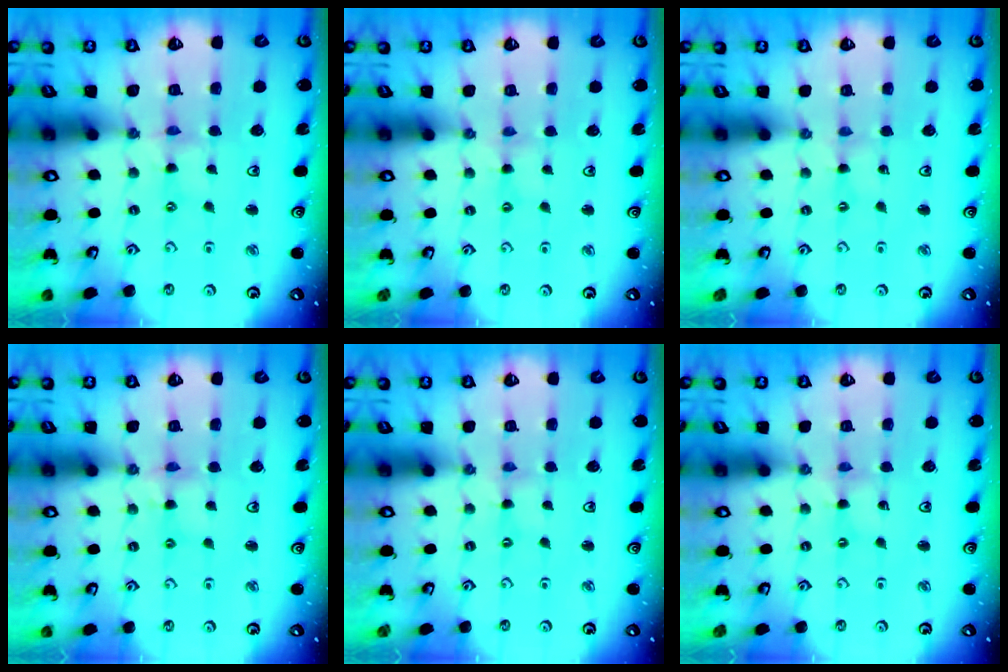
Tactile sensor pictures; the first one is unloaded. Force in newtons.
{"total": 1.8, "press": 1.8, "slide": 0.3}
{"total": 0.0}
{"total": 5.6, "press": 5.6, "slide": 0.4}
{"total": 0.0}
{"total": 0.7, "press": 0.7, "slide": 0.1}